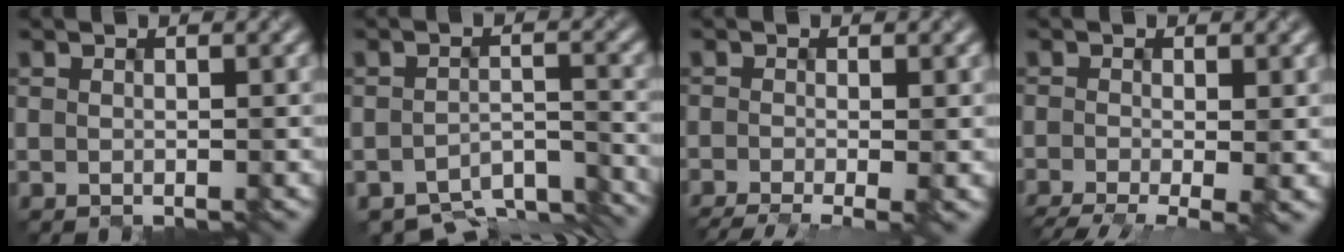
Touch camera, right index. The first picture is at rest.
{"total": 6.7, "force": [-6.1, 1.8, 2.2], "torque": [-0.031, -0.023, -0.083]}
{"total": 6.4, "force": [-2.7, 2.7, 5.2], "torque": [-0.064, -0.006, -0.033]}
{"total": 7.5, "force": [-3.0, 3.1, 6.1], "torque": [-0.089, -0.010, -0.041]}